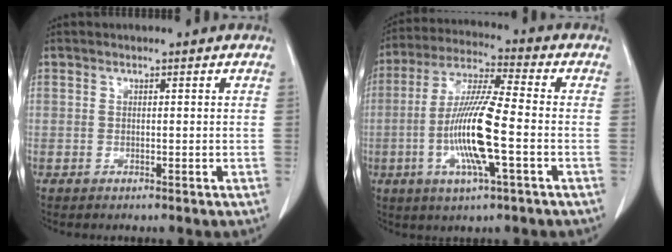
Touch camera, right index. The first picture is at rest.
{"total": 13.3, "force": [-3.0, 0.8, 12.9], "torque": [-0.258, -0.009, -0.062]}